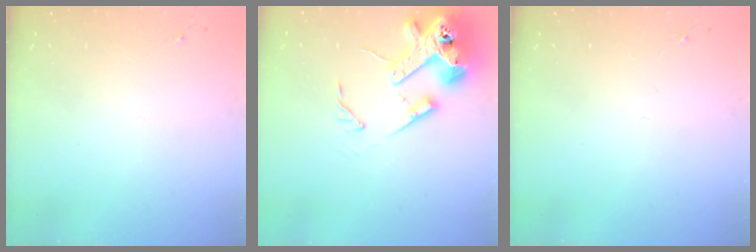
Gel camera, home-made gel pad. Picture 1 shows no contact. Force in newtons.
{"total": 15.7, "press": 15.5, "slide": 2.1}
{"total": 0.0}